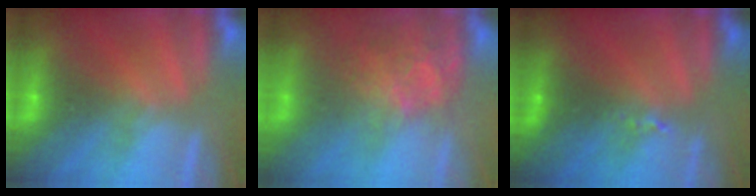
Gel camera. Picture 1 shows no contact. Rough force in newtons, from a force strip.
{"total": 3.4}
{"total": 2.4}